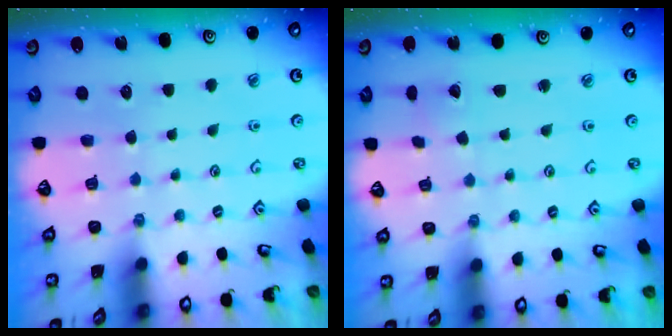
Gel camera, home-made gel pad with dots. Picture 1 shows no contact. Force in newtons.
{"total": 1.4, "press": 1.4, "slide": 0.2}